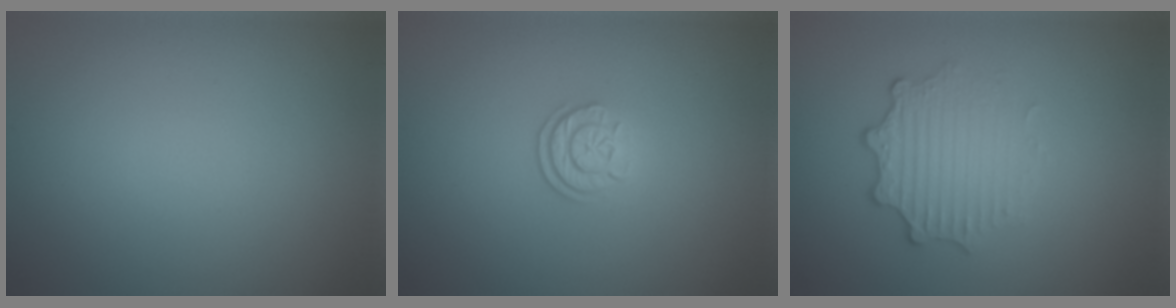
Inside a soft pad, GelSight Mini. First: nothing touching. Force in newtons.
{"total": 2.2, "press": 1.8, "slide": 1.3}
{"total": 3.2, "press": 2.5, "slide": 1.9}